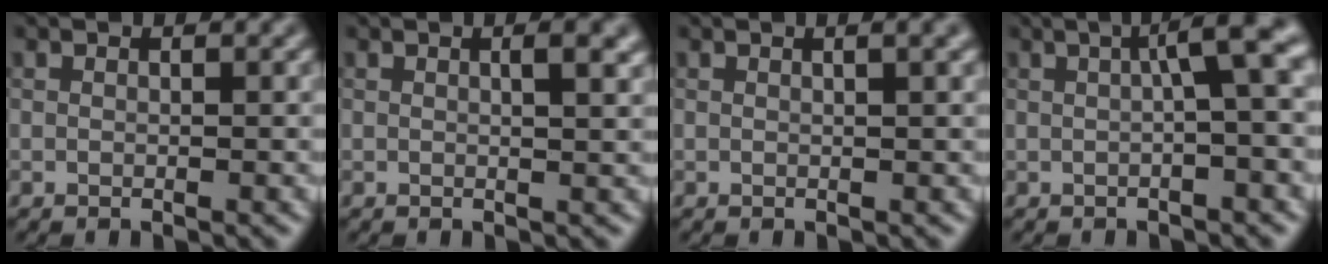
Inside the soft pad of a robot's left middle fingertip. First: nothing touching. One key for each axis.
{"total": 2.6, "fx": 0.9, "fy": 0.8, "fz": 2.3, "tx": -0.020, "ty": 0.005, "tz": 0.009}
{"total": 1.9, "fx": 0.9, "fy": 0.6, "fz": 1.6, "tx": -0.017, "ty": 0.003, "tz": 0.003}
{"total": 4.6, "fx": 0.7, "fy": 0.9, "fz": 4.4, "tx": -0.059, "ty": 0.023, "tz": 0.004}